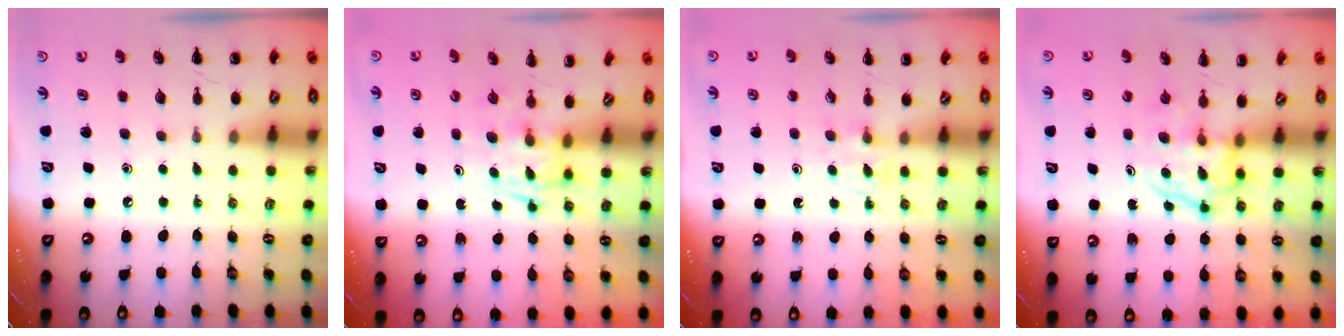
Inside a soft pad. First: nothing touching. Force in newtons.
{"total": 2.9, "press": 2.9, "slide": 0.1}
{"total": 3.4, "press": 3.1, "slide": 1.5}
{"total": 3.9, "press": 3.9, "slide": 0.4}